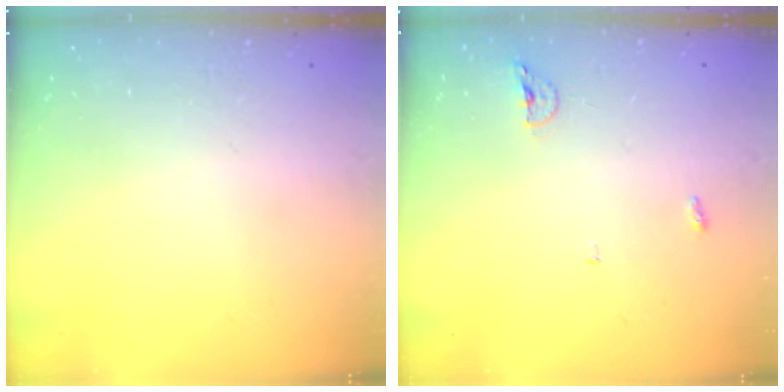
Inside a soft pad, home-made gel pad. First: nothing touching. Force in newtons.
{"total": 3.9, "press": 3.8, "slide": 0.8}